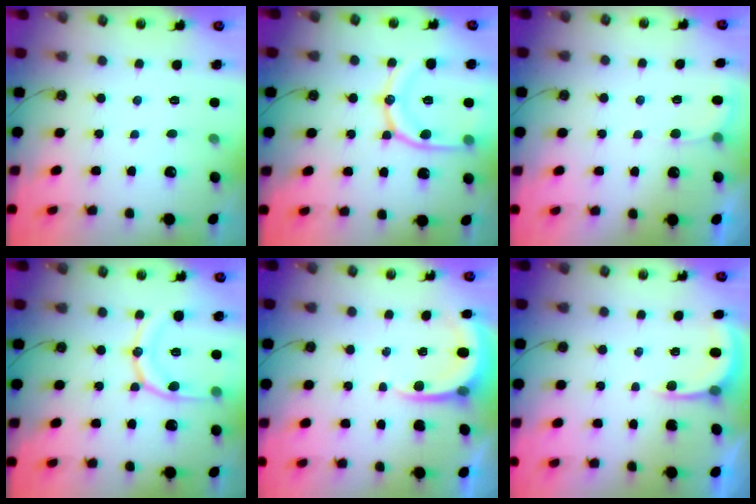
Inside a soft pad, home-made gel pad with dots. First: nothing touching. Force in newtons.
{"total": 17.2, "press": 17.1, "slide": 1.8}
{"total": 3.6, "press": 3.4, "slide": 0.9}
{"total": 15.0, "press": 14.9, "slide": 1.4}
{"total": 6.3, "press": 6.3, "slide": 0.6}
{"total": 4.2, "press": 4.1, "slide": 0.3}